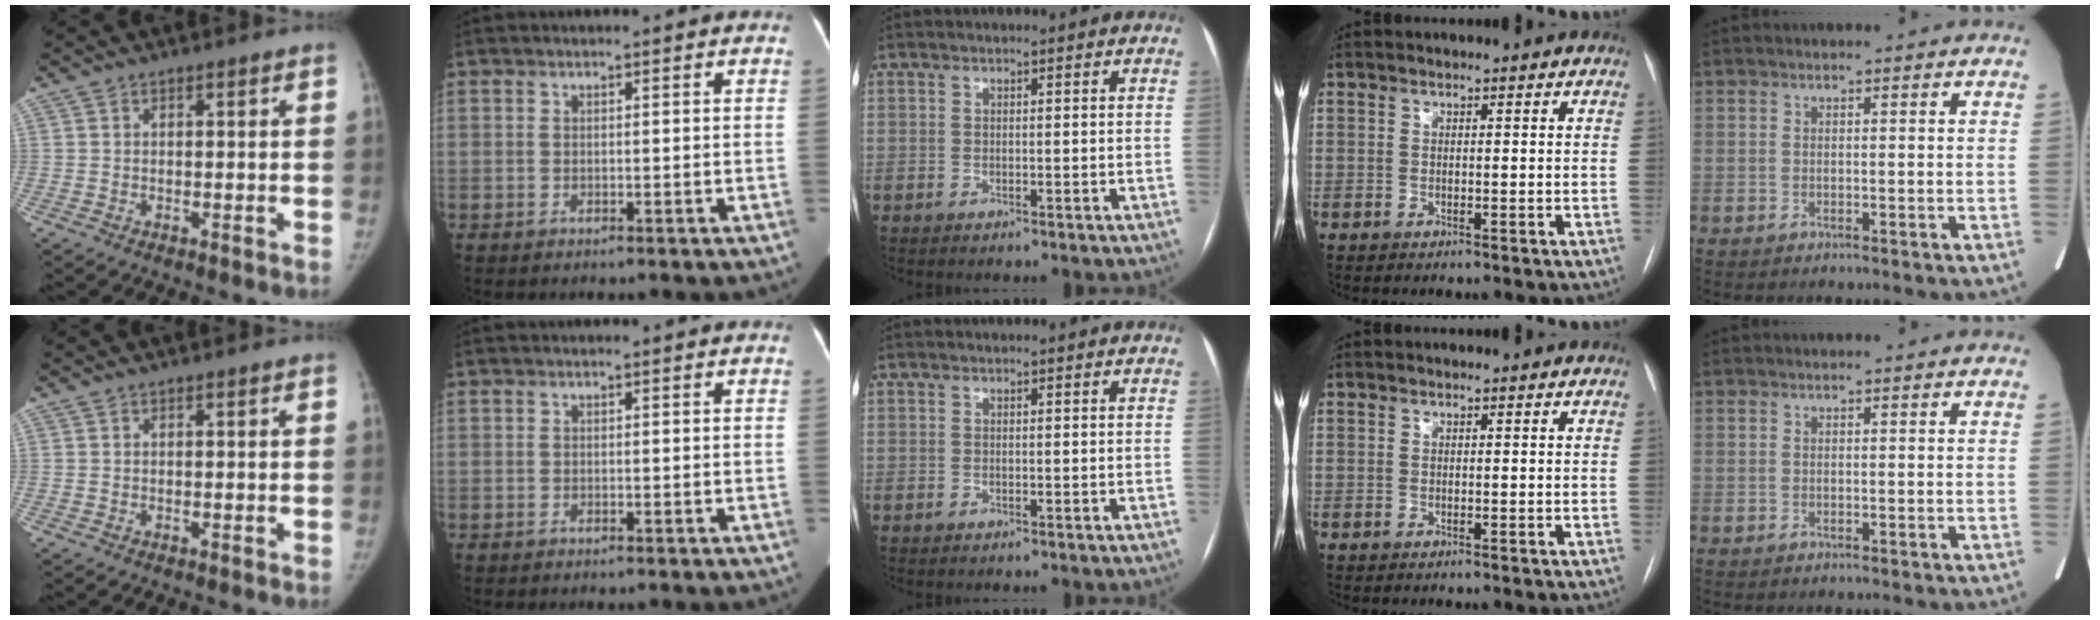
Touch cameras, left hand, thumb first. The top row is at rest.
{}